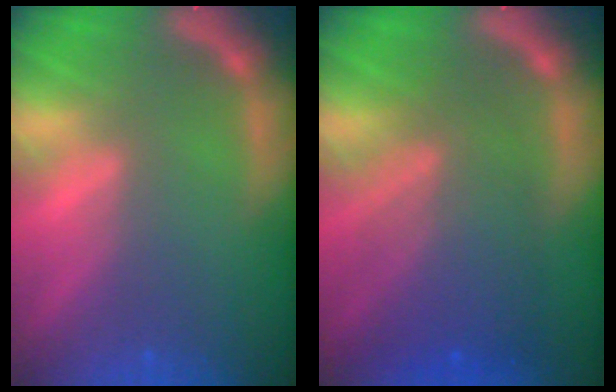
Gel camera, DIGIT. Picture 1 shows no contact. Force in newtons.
{"total": 7.5}